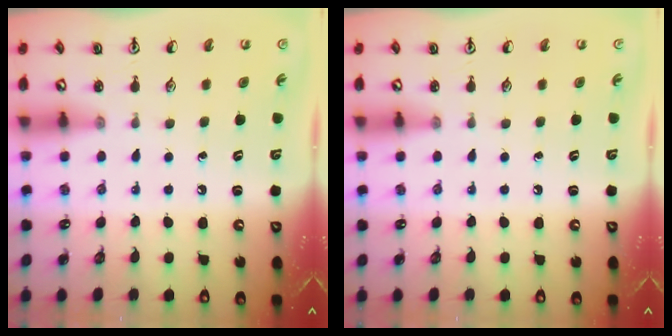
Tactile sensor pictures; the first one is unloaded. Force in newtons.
{"total": 0.0}